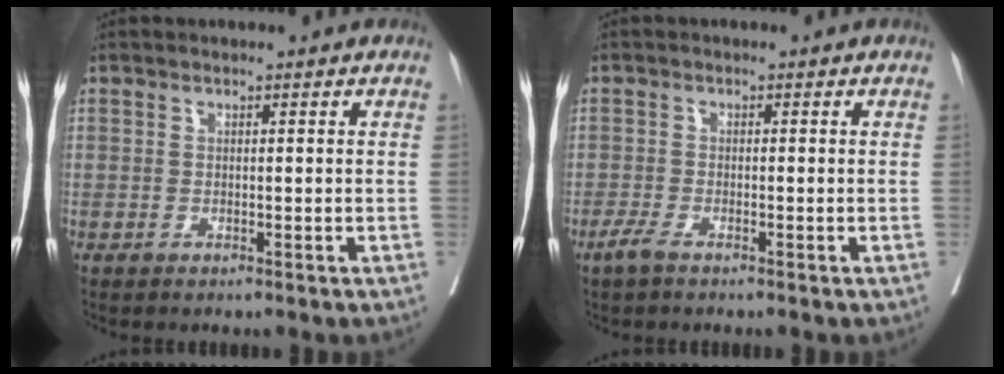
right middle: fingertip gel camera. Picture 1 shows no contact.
{"total": 1.8, "force": [-1.3, 0.3, 1.2], "torque": [-0.031, -0.004, -0.029]}